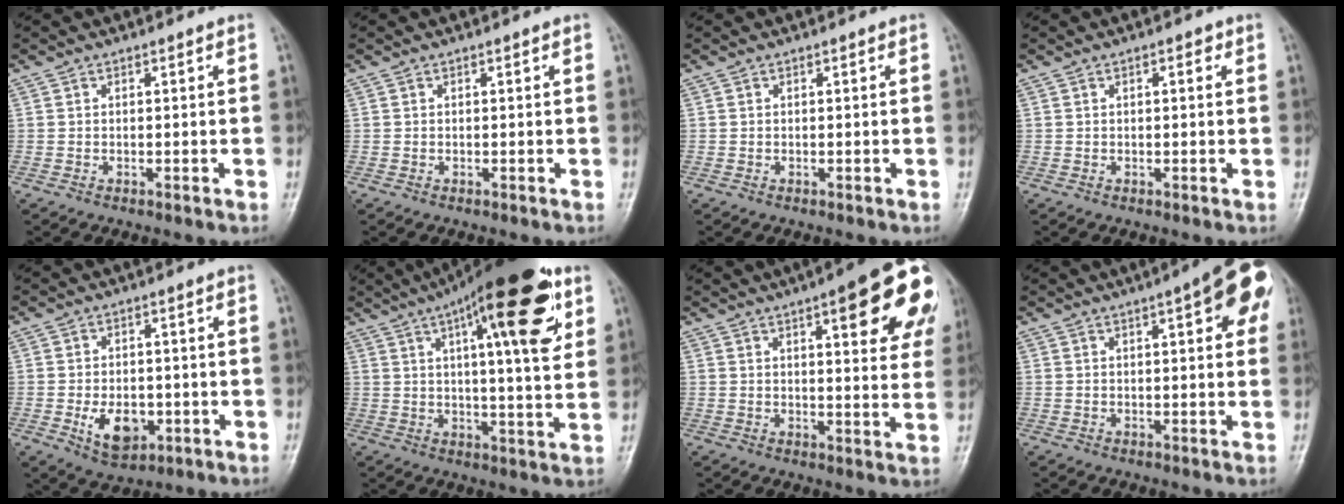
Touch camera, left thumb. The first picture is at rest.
{"total": 0.0}
{"total": 0.0}
{"total": 1.4, "force": [0.5, 0.6, 1.1], "torque": [-0.014, 0.002, 0.004]}
{"total": 7.9, "force": [-2.3, 5.1, 5.6], "torque": [-0.073, 0.005, -0.026]}
{"total": 21.5, "force": [9.4, 5.8, 18.5], "torque": [-0.254, -0.012, 0.131]}
{"total": 18.8, "force": [7.7, 5.6, 16.1], "torque": [-0.175, -0.013, 0.089]}
{"total": 10.8, "force": [4.0, 3.2, 9.5], "torque": [-0.096, 0.009, 0.040]}